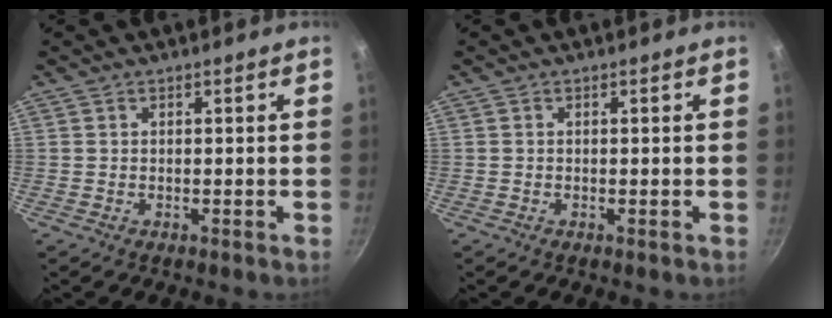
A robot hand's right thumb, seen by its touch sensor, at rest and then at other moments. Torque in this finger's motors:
{"motor_torque": [-0.29, 0.00, -0.32, 0.11, 0.02]}